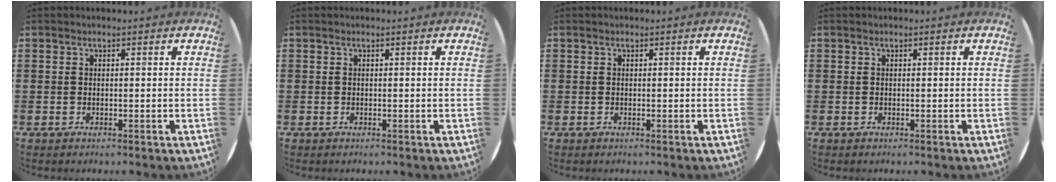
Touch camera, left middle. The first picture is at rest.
{"total": 0.0}
{"total": 0.0}
{"total": 0.0}